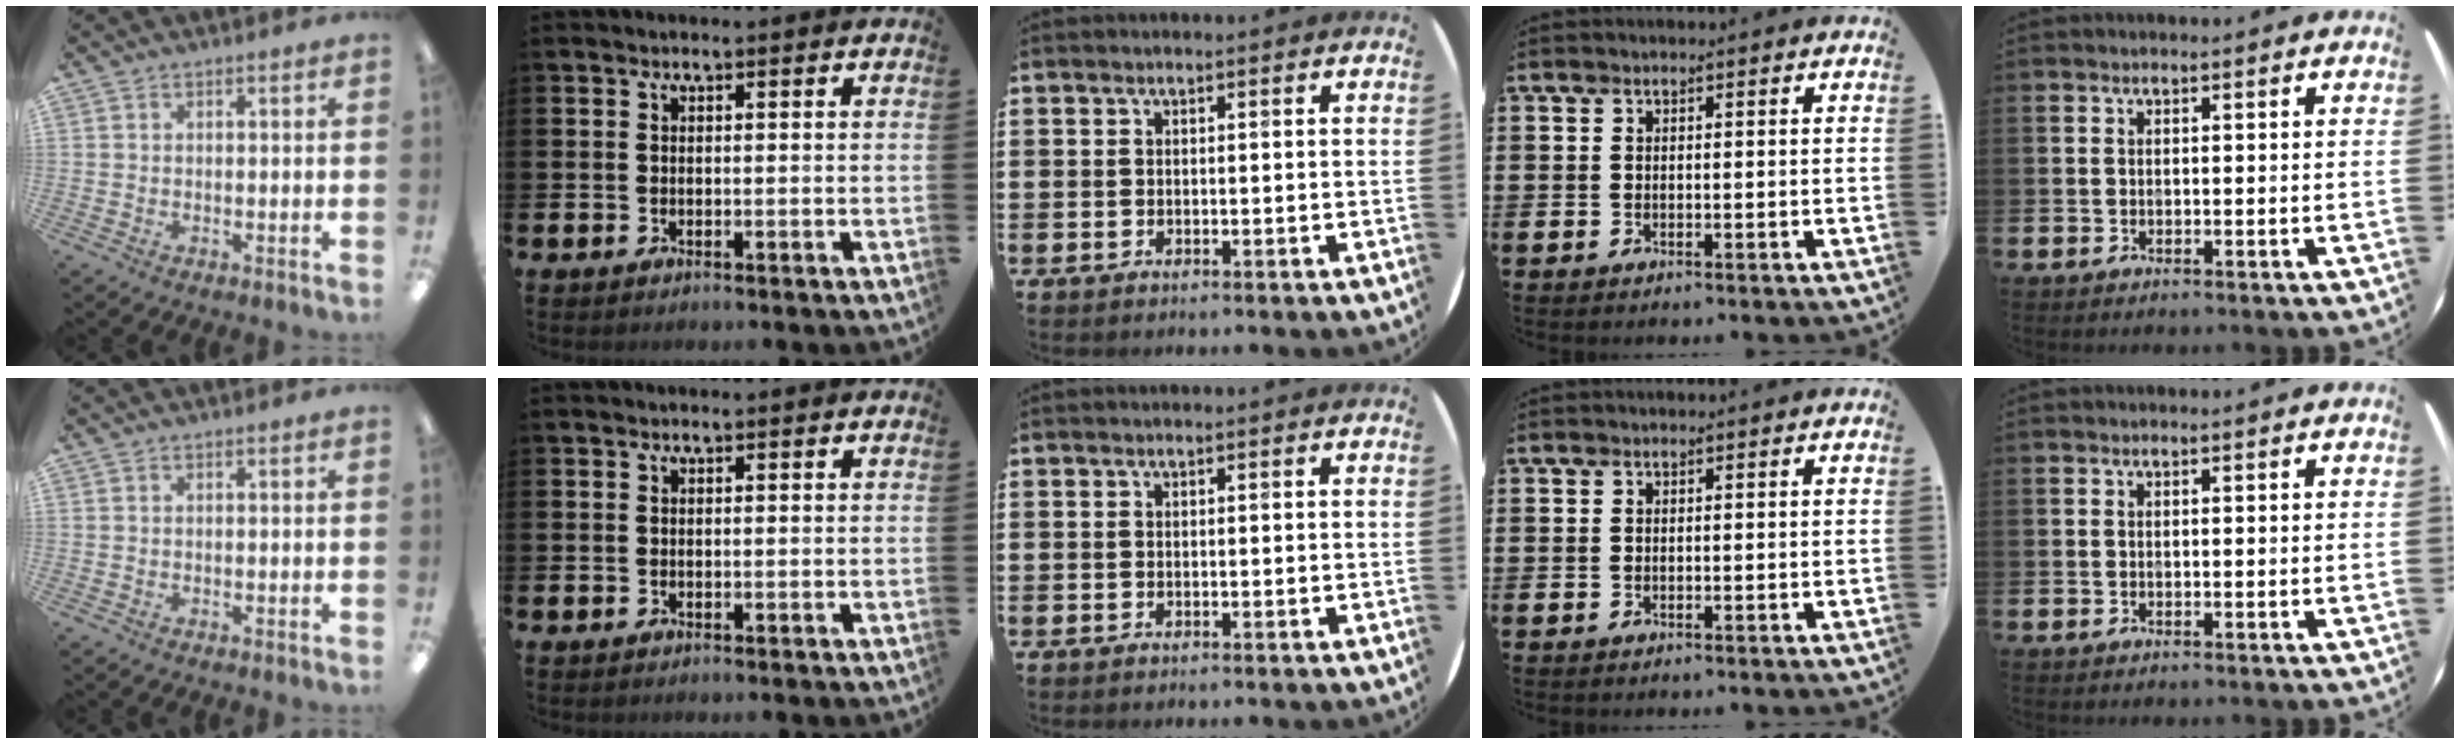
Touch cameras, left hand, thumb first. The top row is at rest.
{}